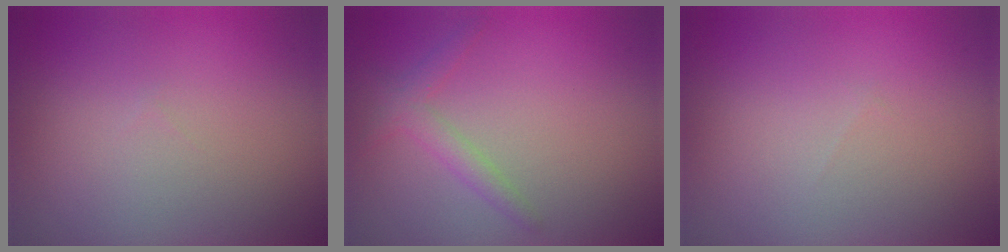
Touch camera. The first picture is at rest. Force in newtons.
{"total": 1.9, "press": 1.9, "slide": 0.0}
{"total": 0.0}